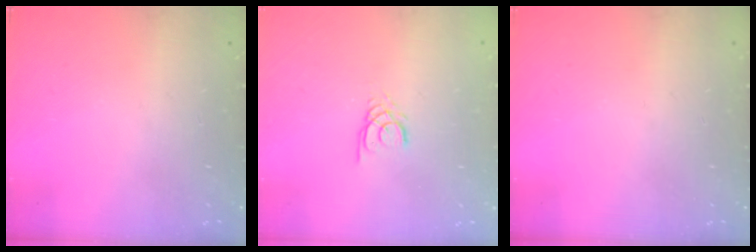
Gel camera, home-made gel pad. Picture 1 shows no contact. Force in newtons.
{"total": 2.2, "press": 2.2, "slide": 0.2}
{"total": 0.0}